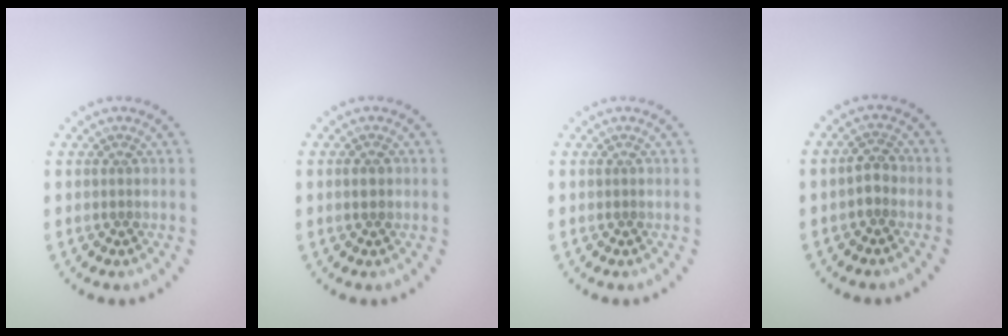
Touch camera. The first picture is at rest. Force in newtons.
{"total": 1.2, "press": 1.2, "slide": 0.0}
{"total": 0.0}
{"total": 1.5, "press": 1.4, "slide": 0.5}